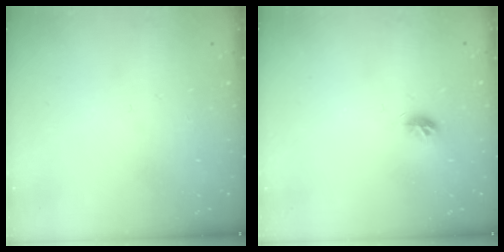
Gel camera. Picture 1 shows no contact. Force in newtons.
{"total": 5.8, "press": 5.8, "slide": 0.5}